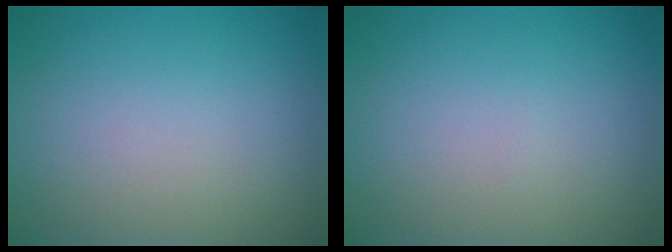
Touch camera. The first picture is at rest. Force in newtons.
{"total": 0.0}